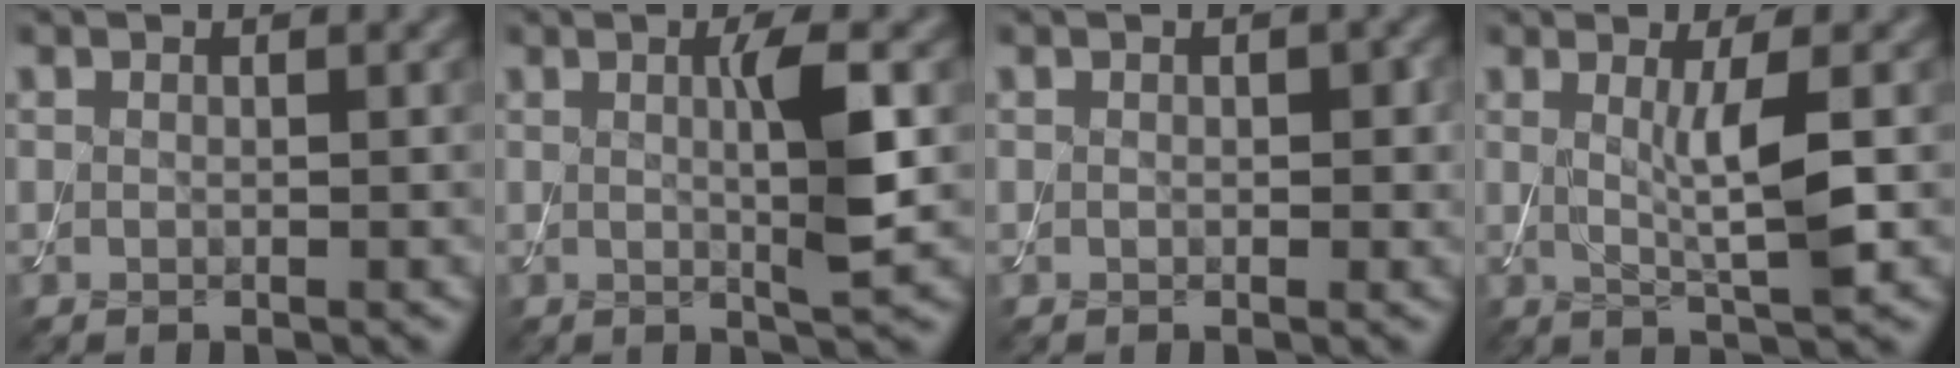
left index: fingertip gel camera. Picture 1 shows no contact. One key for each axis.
{"total": 4.2, "fx": 0.3, "fy": 0.5, "fz": 4.1, "tx": -0.069, "ty": -0.004, "tz": 0.004}
{"total": 1.6, "fx": 0.1, "fy": 0.9, "fz": 1.2, "tx": -0.016, "ty": -0.002, "tz": 0.001}
{"total": 4.0, "fx": 0.5, "fy": 0.6, "fz": 4.0, "tx": -0.066, "ty": -0.008, "tz": 0.010}